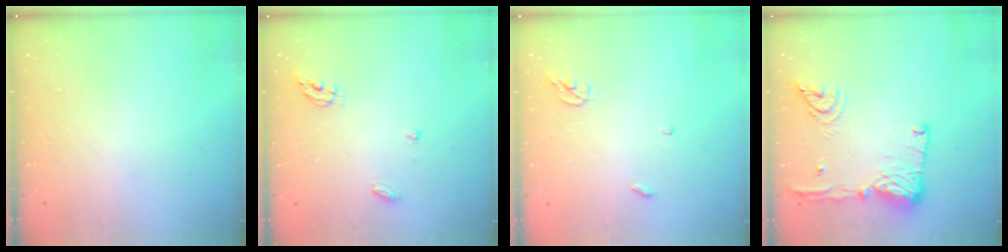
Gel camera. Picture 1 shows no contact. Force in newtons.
{"total": 4.9, "press": 4.8, "slide": 0.4}
{"total": 3.8, "press": 3.8, "slide": 0.4}
{"total": 16.7, "press": 16.5, "slide": 2.8}